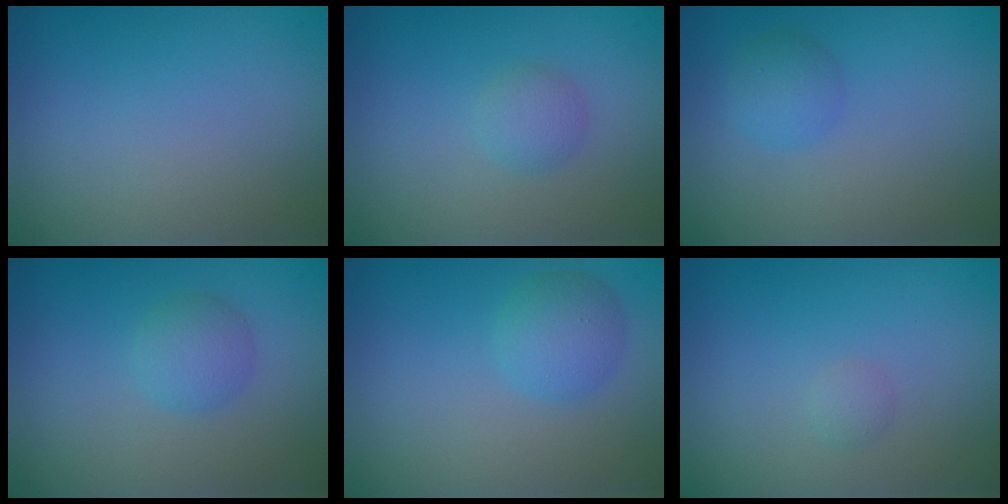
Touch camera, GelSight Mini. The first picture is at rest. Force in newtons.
{"total": 1.5, "press": 1.5, "slide": 0.0}
{"total": 1.7, "press": 1.7, "slide": 0.0}
{"total": 2.0, "press": 2.0, "slide": 0.0}
{"total": 2.6, "press": 2.6, "slide": 0.1}
{"total": 0.6, "press": 0.6, "slide": 0.1}